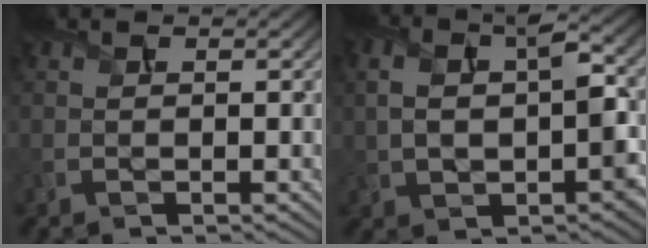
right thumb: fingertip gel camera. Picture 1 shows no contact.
{"total": 9.1, "force": [-0.3, 5.1, 7.6], "torque": [-0.142, -0.004, -0.002]}